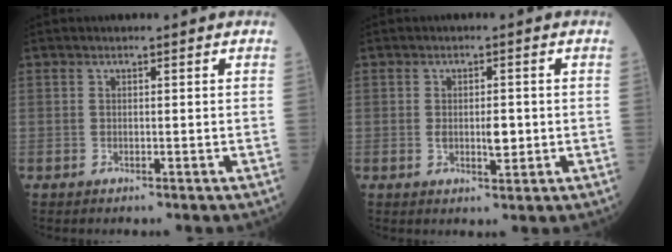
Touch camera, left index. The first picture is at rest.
{"total": 3.1, "force": [-0.5, 1.1, 2.8], "torque": [-0.045, -0.004, -0.006]}